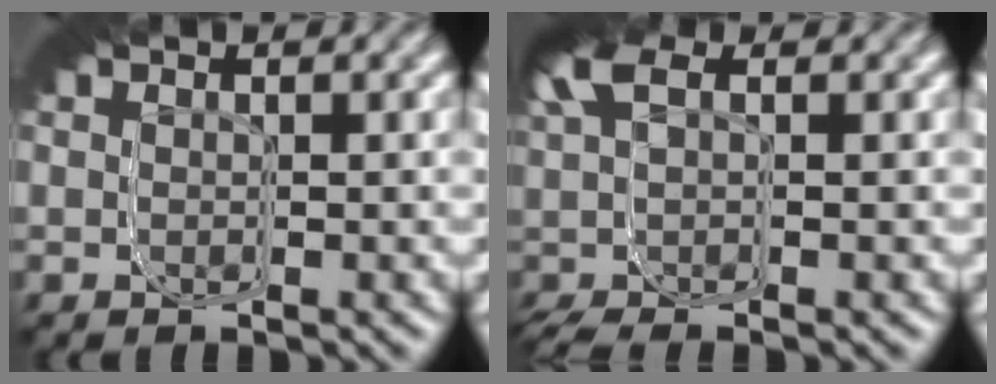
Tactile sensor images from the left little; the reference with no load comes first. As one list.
[{"total": 3.2, "force": [0.8, 1.6, 2.6], "torque": [-0.051, 0.020, 0.004]}]